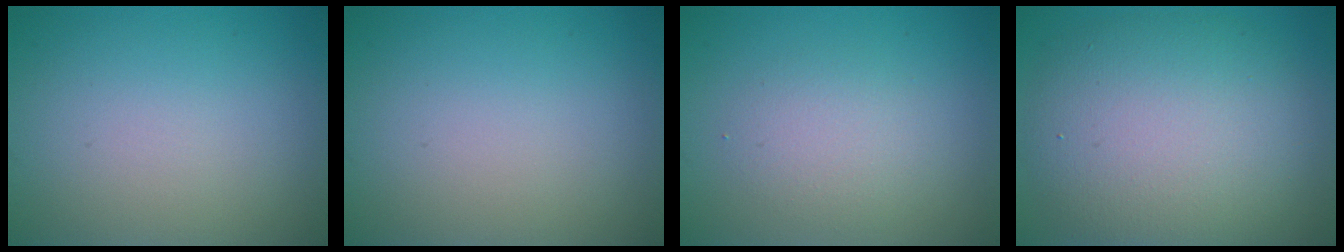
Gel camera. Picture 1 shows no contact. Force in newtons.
{"total": 0.0}
{"total": 2.4, "press": 2.4, "slide": 0.2}
{"total": 9.6, "press": 9.6, "slide": 0.5}